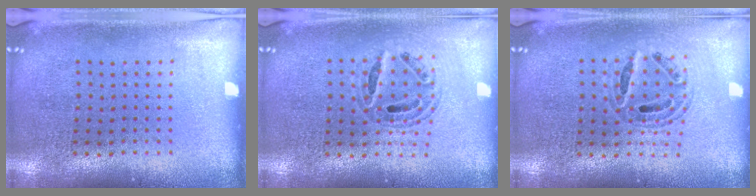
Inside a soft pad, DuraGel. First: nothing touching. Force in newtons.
{"total": 0.6, "press": 0.6, "slide": 0.2}
{"total": 0.6, "press": 0.6, "slide": 0.2}